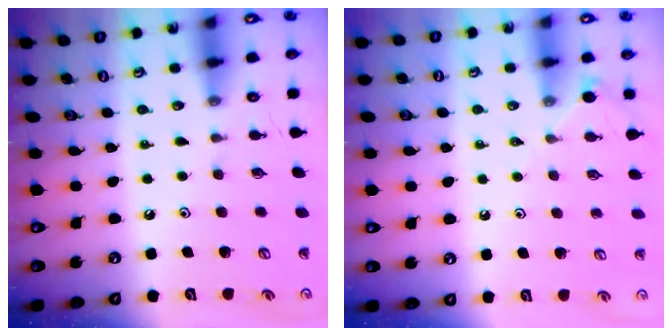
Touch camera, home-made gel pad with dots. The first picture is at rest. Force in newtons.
{"total": 3.8, "press": 3.7, "slide": 0.7}